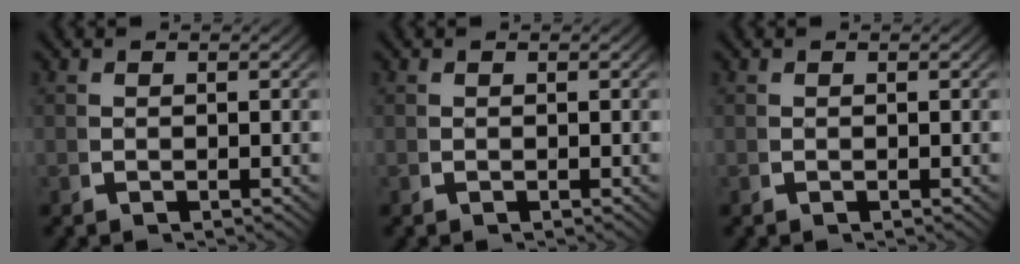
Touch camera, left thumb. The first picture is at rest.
{"total": 0.0}
{"total": 0.0}